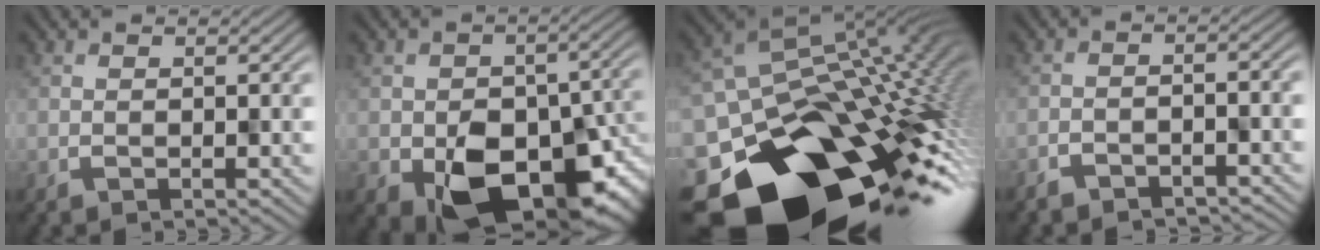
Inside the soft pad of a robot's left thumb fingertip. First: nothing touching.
{"total": 13.3, "force": [-5.0, 8.6, 8.7], "torque": [-0.128, -0.043, -0.068]}
{"total": 18.3, "force": [-7.6, 12.2, 11.3], "torque": [-0.204, -0.036, -0.096]}
{"total": 3.4, "force": [-3.3, 0.8, 0.7], "torque": [-0.019, -0.009, -0.050]}